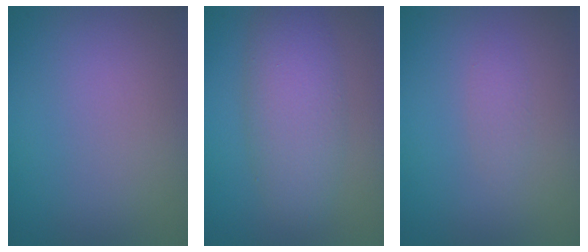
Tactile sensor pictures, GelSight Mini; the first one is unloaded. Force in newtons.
{"total": 5.0, "press": 5.0, "slide": 0.1}
{"total": 0.9, "press": 0.9, "slide": 0.0}